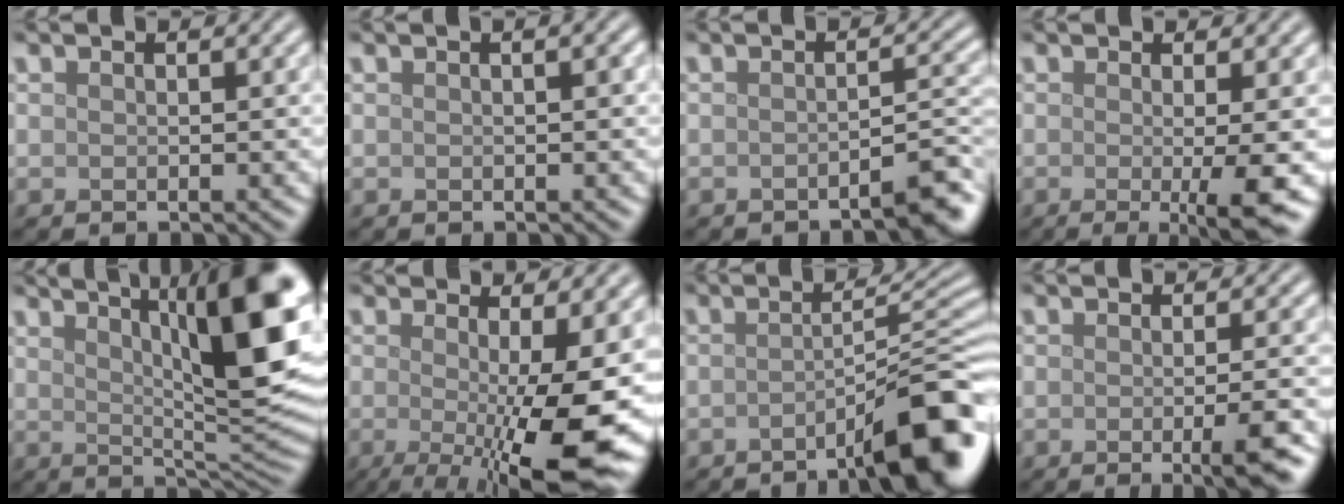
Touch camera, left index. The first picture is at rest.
{"total": 0.8, "force": [0.1, 0.1, 0.8], "torque": [-0.013, 0.005, 0.002]}
{"total": 2.8, "force": [-1.9, 0.4, 2.0], "torque": [-0.021, 0.011, -0.036]}
{"total": 6.0, "force": [-1.0, 1.1, 5.8], "torque": [-0.084, -0.013, -0.017]}
{"total": 14.5, "force": [5.1, 4.3, 12.9], "torque": [-0.143, 0.019, 0.075]}
{"total": 13.1, "force": [-2.2, 3.3, 12.5], "torque": [-0.164, -0.020, -0.028]}
{"total": 9.2, "force": [-4.4, 1.9, 7.9], "torque": [-0.085, 0.018, -0.072]}
{"total": 4.7, "force": [-1.2, 1.1, 4.4], "torque": [-0.055, -0.006, -0.018]}